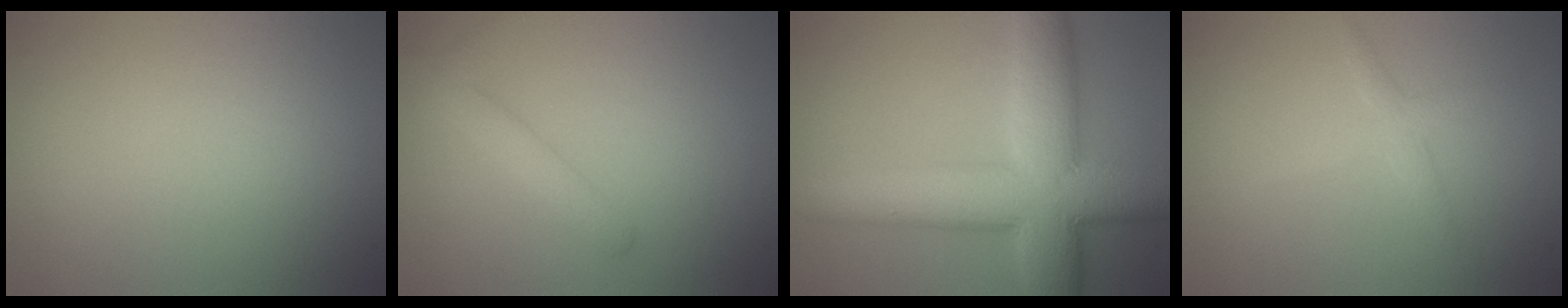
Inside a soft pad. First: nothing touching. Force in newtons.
{"total": 2.3, "press": 2.3, "slide": 0.1}
{"total": 10.5, "press": 10.5, "slide": 0.2}
{"total": 1.6, "press": 1.6, "slide": 0.0}